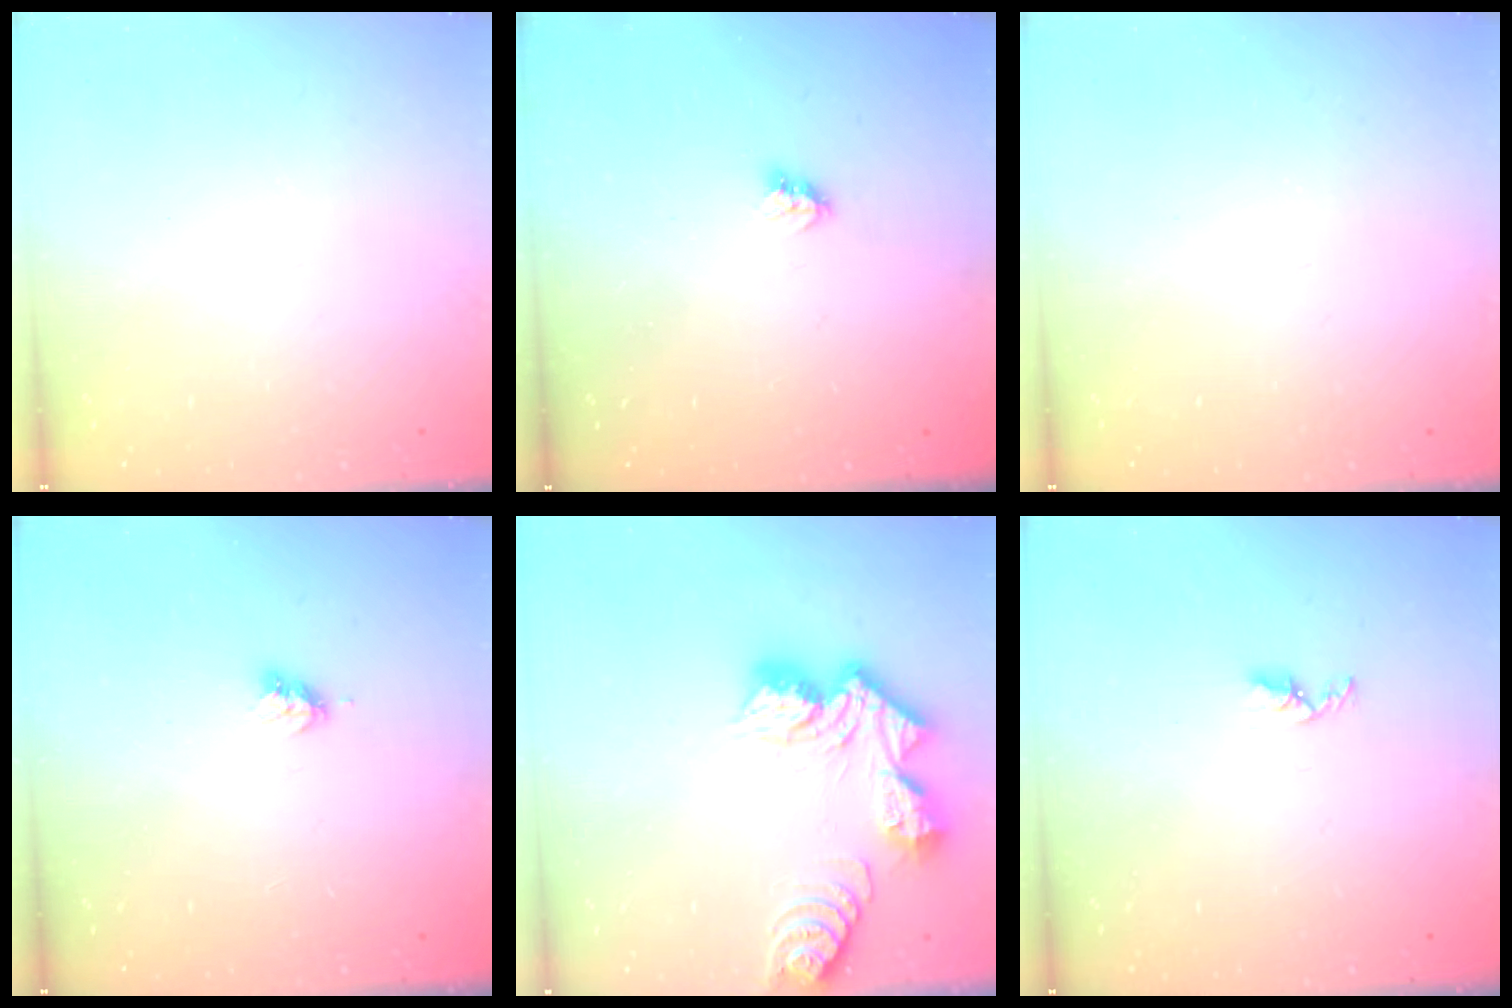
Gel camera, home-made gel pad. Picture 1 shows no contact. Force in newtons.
{"total": 3.6, "press": 3.6, "slide": 0.5}
{"total": 0.0}
{"total": 3.5, "press": 3.4, "slide": 0.5}
{"total": 14.7, "press": 14.7, "slide": 1.3}
{"total": 3.3, "press": 3.2, "slide": 0.5}